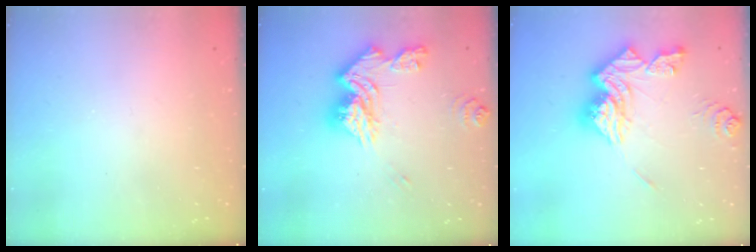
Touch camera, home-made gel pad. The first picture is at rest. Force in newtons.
{"total": 16.0, "press": 15.9, "slide": 1.8}
{"total": 16.7, "press": 16.7, "slide": 1.6}